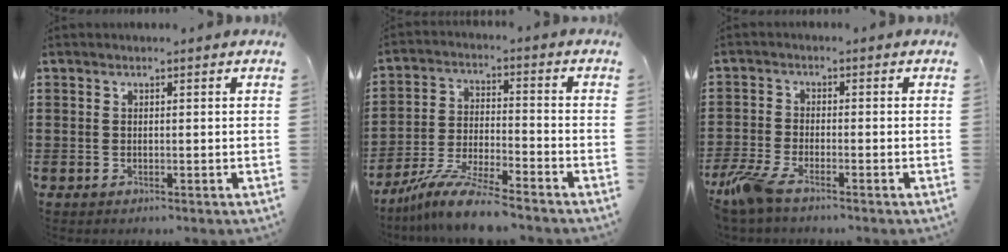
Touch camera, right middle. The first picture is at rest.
{"total": 9.2, "force": [-8.1, 0.3, 4.3], "torque": [-0.082, 0.006, -0.157]}
{"total": 5.0, "force": [-3.7, 1.0, 3.2], "torque": [-0.094, -0.017, -0.079]}